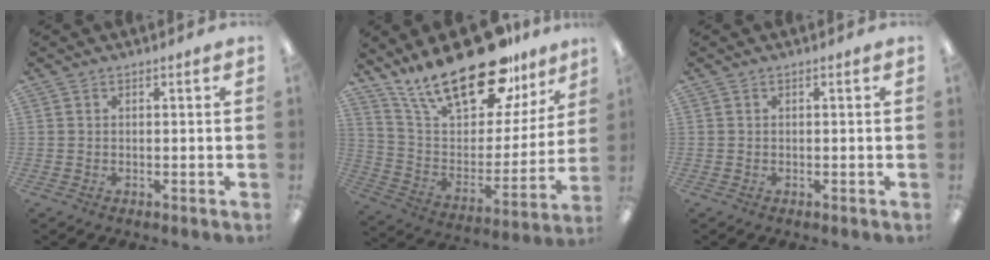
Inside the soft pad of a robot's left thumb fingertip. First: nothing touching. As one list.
[{"total": 25.4, "force": [18.9, 9.7, 13.9], "torque": [-0.243, -0.121, 0.328]}, {"total": 0.0}]